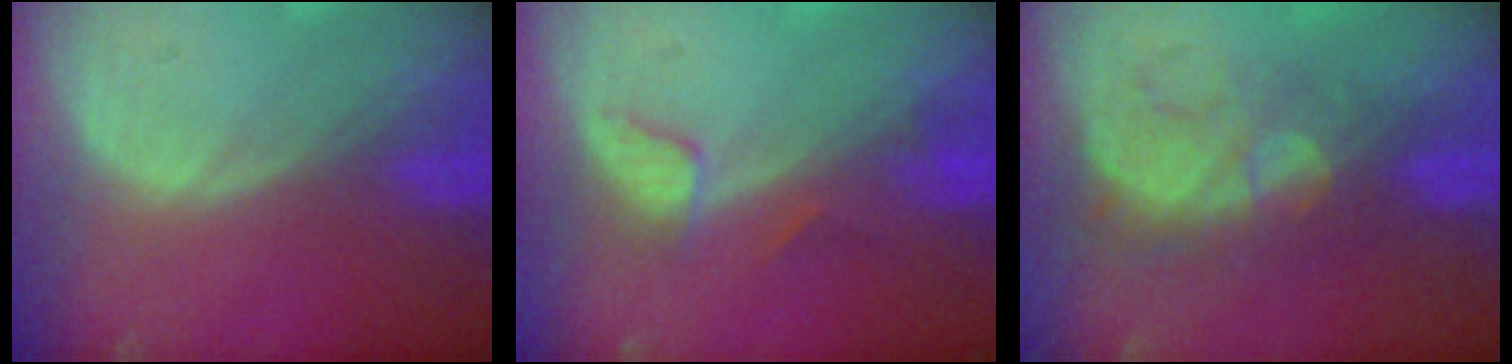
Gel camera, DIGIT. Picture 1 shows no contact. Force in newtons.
{"total": 2.8, "press": 2.7, "slide": 0.4}
{"total": 8.8, "press": 7.6, "slide": 4.5}